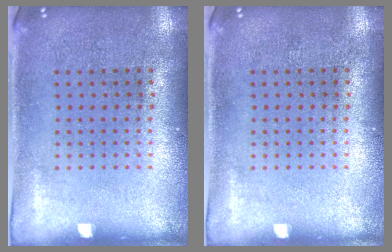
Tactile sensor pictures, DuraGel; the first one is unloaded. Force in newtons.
{"total": 0.0}